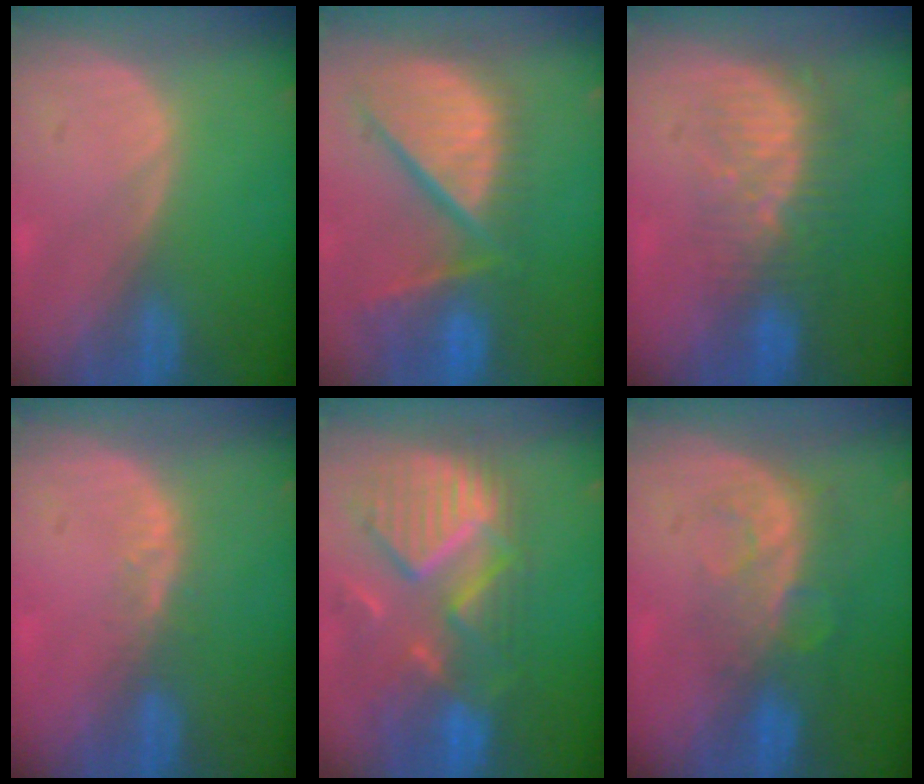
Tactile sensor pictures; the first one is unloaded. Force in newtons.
{"total": 13.1, "press": 11.0, "slide": 7.2}
{"total": 8.4, "press": 7.6, "slide": 3.7}
{"total": 2.4, "press": 1.8, "slide": 1.5}
{"total": 12.1, "press": 10.5, "slide": 6.0}
{"total": 8.2, "press": 6.9, "slide": 4.4}